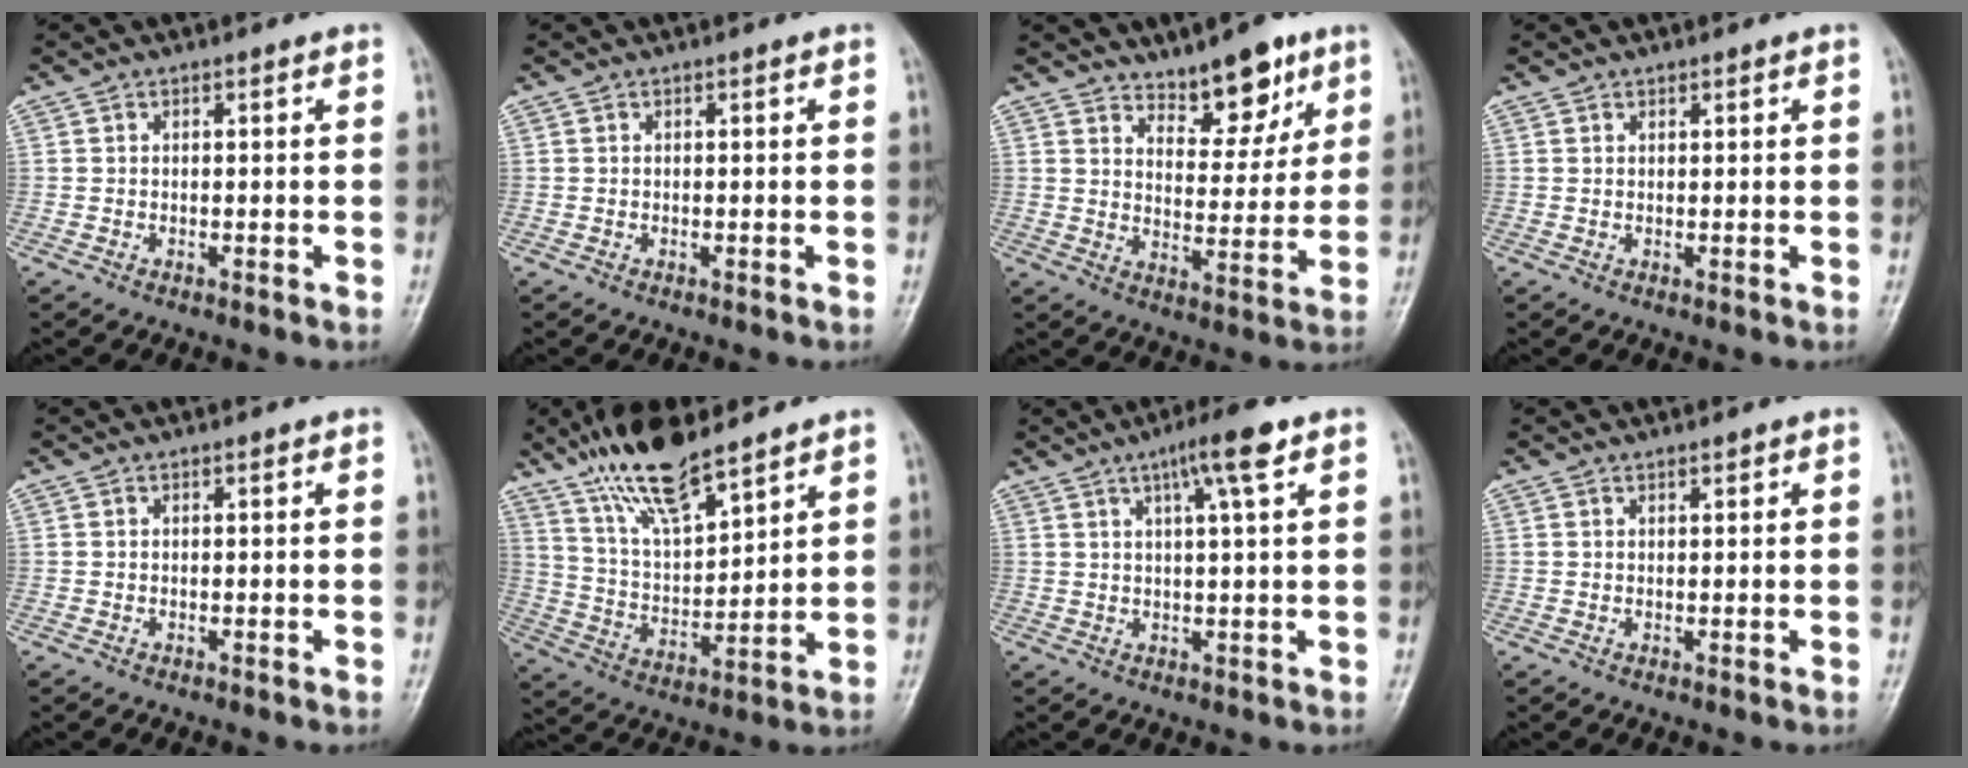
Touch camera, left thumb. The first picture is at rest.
{"total": 0.0}
{"total": 9.6, "force": [6.8, 4.1, 5.4], "torque": [-0.045, -0.050, 0.109]}
{"total": 0.5, "force": [0.5, 0.2, 0.0], "torque": [0.001, -0.003, 0.006]}
{"total": 0.0}
{"total": 15.2, "force": [11.3, 4.3, 9.1], "torque": [-0.148, -0.056, 0.220]}
{"total": 6.6, "force": [3.4, 0.2, 5.6], "torque": [-0.100, -0.002, 0.057]}
{"total": 0.7, "force": [0.6, 0.2, 0.3], "torque": [-0.006, -0.004, 0.009]}